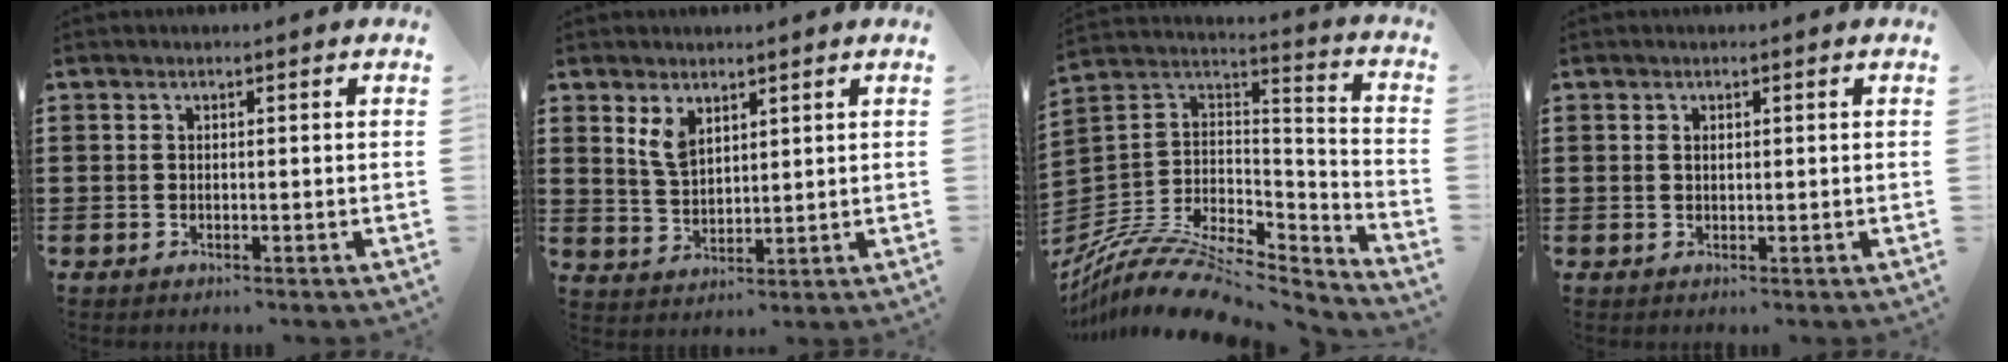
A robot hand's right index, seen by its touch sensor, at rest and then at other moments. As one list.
[{"total": 3.9, "force": [2.2, 2.2, 2.4], "torque": [-0.055, 0.004, 0.041]}, {"total": 10.0, "force": [-7.8, 3.6, 5.1], "torque": [-0.104, 0.006, -0.153]}, {"total": 0.5, "force": [0.0, 0.3, 0.5], "torque": [-0.011, 0.001, -0.001]}]